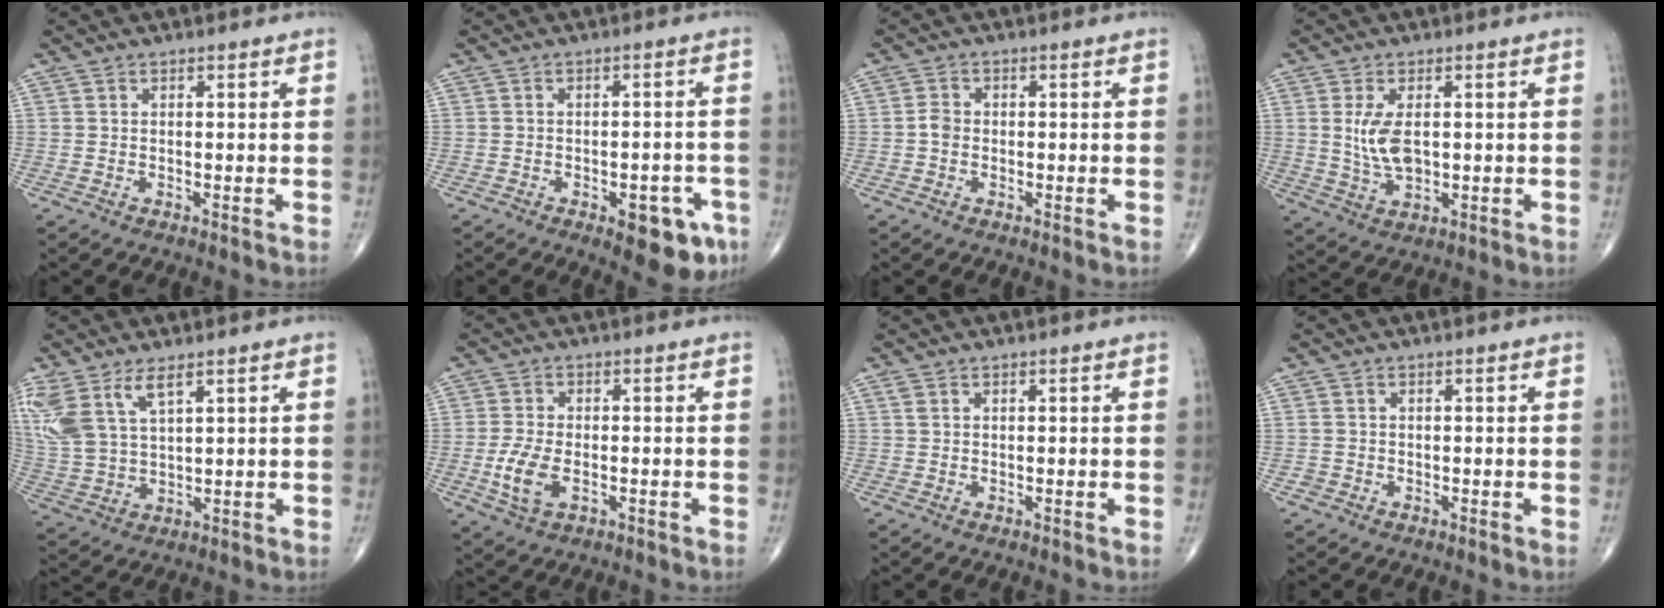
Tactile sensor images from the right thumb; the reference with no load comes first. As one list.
[{"total": 9.1, "force": [-4.4, 4.0, 6.9], "torque": [-0.060, 0.018, -0.047]}, {"total": 2.0, "force": [-0.4, 1.6, 1.1], "torque": [-0.015, 0.005, -0.012]}, {"total": 6.5, "force": [0.8, 3.3, 5.6], "torque": [-0.112, -0.010, 0.019]}, {"total": 10.7, "force": [5.8, 4.6, 7.8], "torque": [-0.183, -0.014, 0.130]}, {"total": 6.4, "force": [-1.6, 3.5, 5.1], "torque": [-0.112, -0.003, -0.028]}, {"total": 0.8, "force": [0.4, 0.4, 0.5], "torque": [-0.012, 0.008, 0.009]}, {"total": 0.8, "force": [-0.3, 0.7, 0.0], "torque": [-0.002, 0.003, -0.008]}]